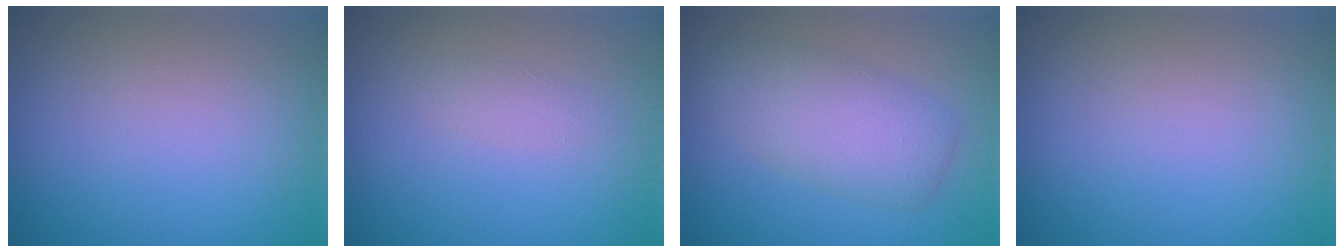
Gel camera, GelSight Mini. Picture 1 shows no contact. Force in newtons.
{"total": 0.9, "press": 0.9, "slide": 0.0}
{"total": 4.8, "press": 4.8, "slide": 0.0}
{"total": 0.0}